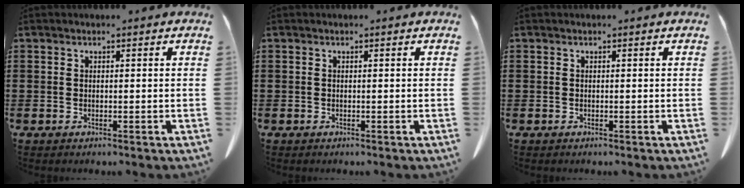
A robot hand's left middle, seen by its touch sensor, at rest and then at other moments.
{"total": 0.0}
{"total": 0.0}